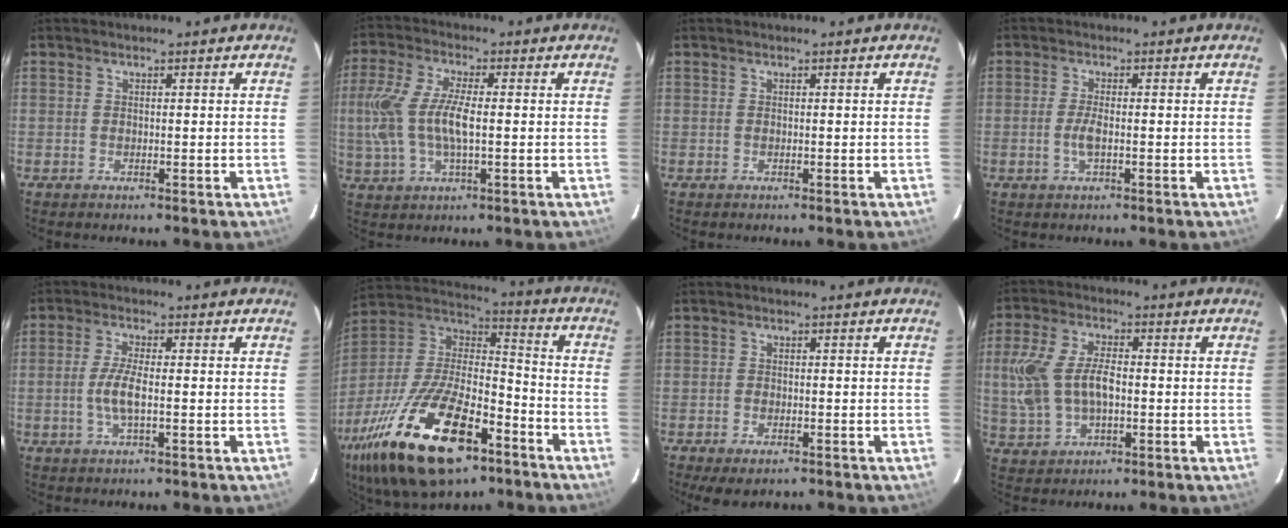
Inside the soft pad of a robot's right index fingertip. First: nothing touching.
{"total": 11.7, "force": [-0.2, 4.2, 10.9], "torque": [-0.233, 0.002, -0.001]}
{"total": 0.0}
{"total": 2.8, "force": [-0.7, 0.6, 2.6], "torque": [-0.054, -0.004, -0.014]}
{"total": 4.7, "force": [-0.9, 1.1, 4.5], "torque": [-0.091, -0.004, -0.015]}
{"total": 28.4, "force": [-15.6, 12.4, 20.3], "torque": [-0.408, -0.028, -0.261]}
{"total": 4.4, "force": [-2.9, 2.1, 2.6], "torque": [-0.065, -0.017, -0.045]}
{"total": 11.4, "force": [-0.4, 6.6, 9.3], "torque": [-0.203, 0.008, -0.001]}